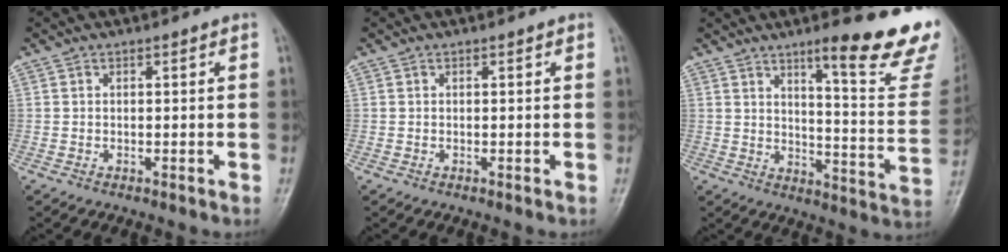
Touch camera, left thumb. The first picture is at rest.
{"total": 0.0}
{"total": 19.9, "force": [13.5, 2.8, 14.4], "torque": [-0.152, -0.089, 0.182]}